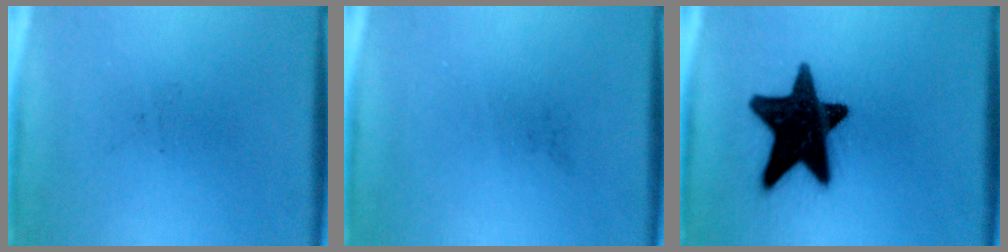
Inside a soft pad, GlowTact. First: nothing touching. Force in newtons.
{"total": 0.0}
{"total": 18.3}